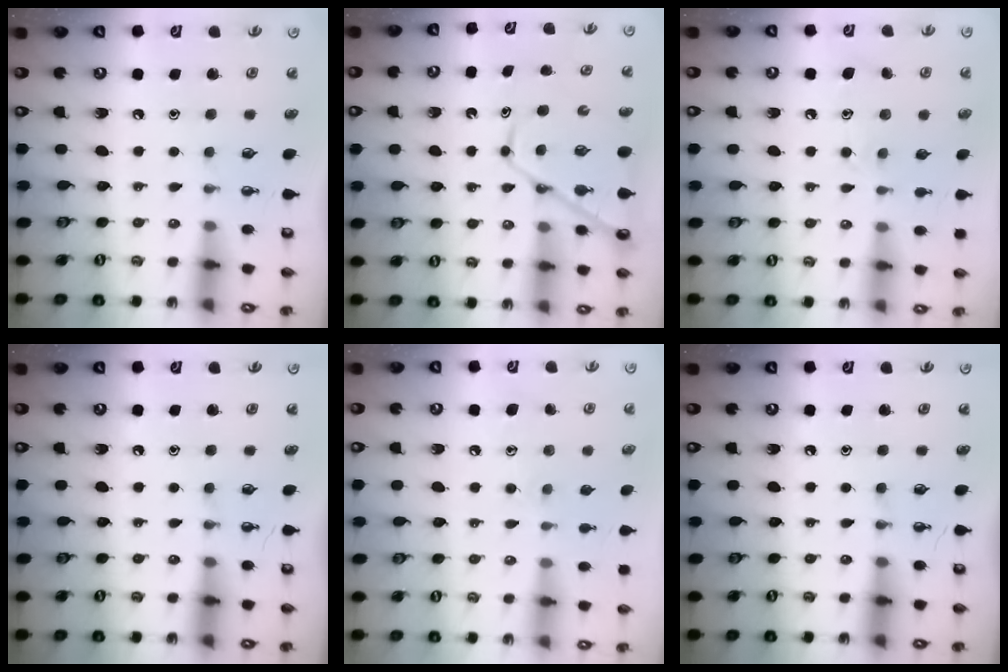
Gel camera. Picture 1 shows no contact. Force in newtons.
{"total": 11.5, "press": 11.5, "slide": 1.1}
{"total": 9.6, "press": 9.6, "slide": 0.5}
{"total": 0.0}
{"total": 8.3, "press": 8.3, "slide": 0.6}
{"total": 0.0}